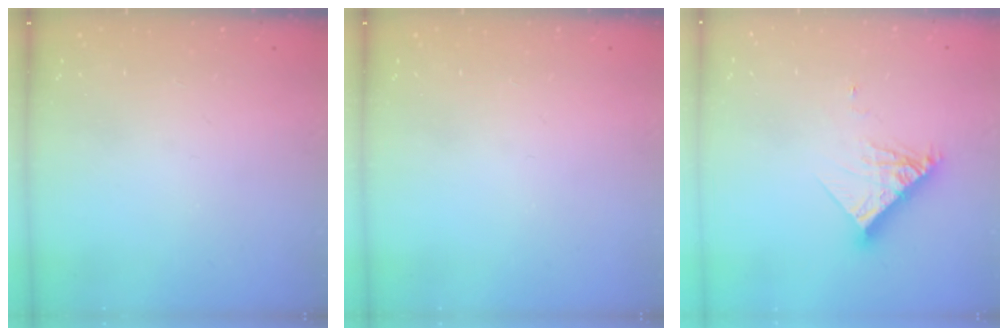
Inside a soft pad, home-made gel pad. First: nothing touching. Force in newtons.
{"total": 0.0}
{"total": 11.8, "press": 11.7, "slide": 1.0}